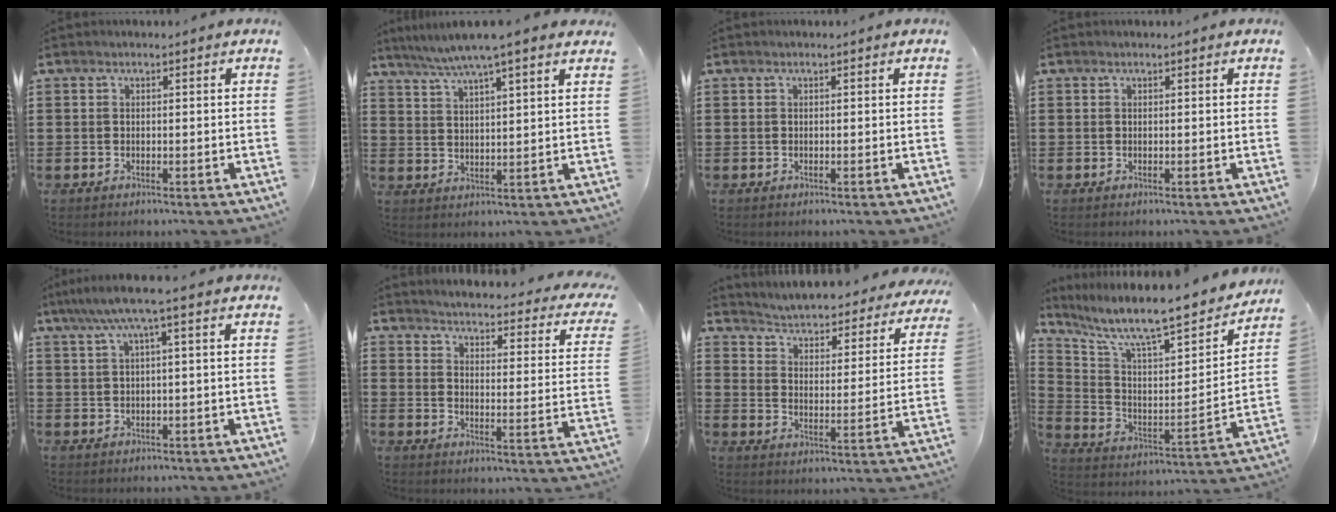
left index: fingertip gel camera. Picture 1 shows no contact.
{"total": 6.0, "force": [4.9, 0.0, 3.5], "torque": [-0.081, -0.016, 0.084]}
{"total": 0.0}
{"total": 0.0}
{"total": 4.7, "force": [1.5, -0.1, 4.5], "torque": [-0.088, 0.002, 0.022]}
{"total": 2.8, "force": [2.8, -0.4, 0.5], "torque": [-0.031, -0.031, 0.038]}
{"total": 3.5, "force": [3.5, -0.2, 0.2], "torque": [-0.025, -0.038, 0.051]}
{"total": 9.0, "force": [8.0, 1.1, 4.1], "torque": [-0.100, -0.072, 0.127]}